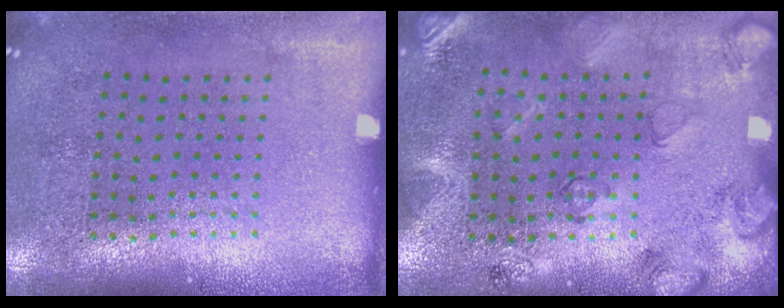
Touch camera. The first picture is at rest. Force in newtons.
{"total": 2.5, "press": 2.0, "slide": 1.5}